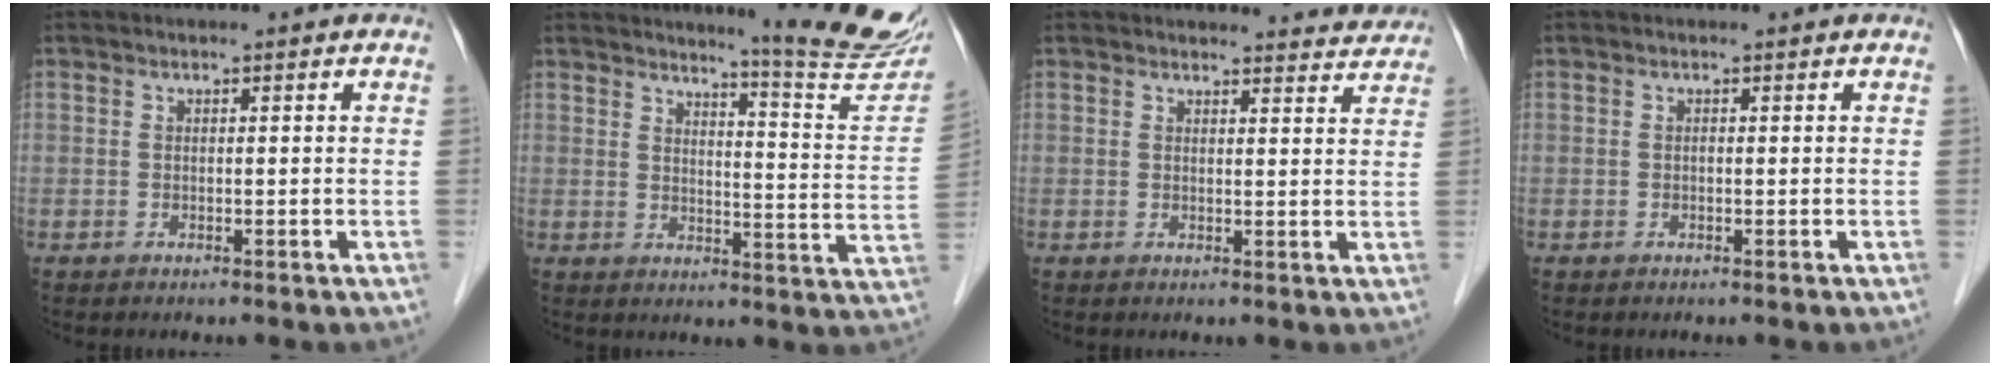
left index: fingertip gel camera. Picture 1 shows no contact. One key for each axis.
{"total": 14.6, "fx": 13.5, "fy": -0.7, "fz": 5.5, "tx": -0.067, "ty": -0.086, "tz": 0.151}
{"total": 5.7, "fx": 5.6, "fy": 0.7, "fz": -0.1, "tx": 0.007, "ty": -0.013, "tz": 0.047}
{"total": 0.0}